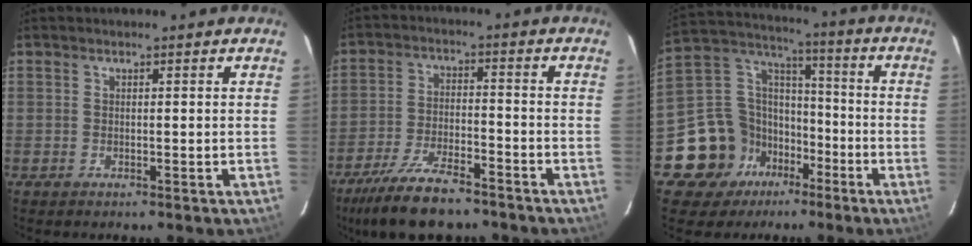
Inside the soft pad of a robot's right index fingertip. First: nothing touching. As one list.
[{"total": 14.3, "force": [-11.5, 4.3, 7.4], "torque": [-0.168, -0.018, -0.199]}, {"total": 14.7, "force": [-8.2, 11.6, 3.8], "torque": [-0.107, 0.057, -0.130]}]